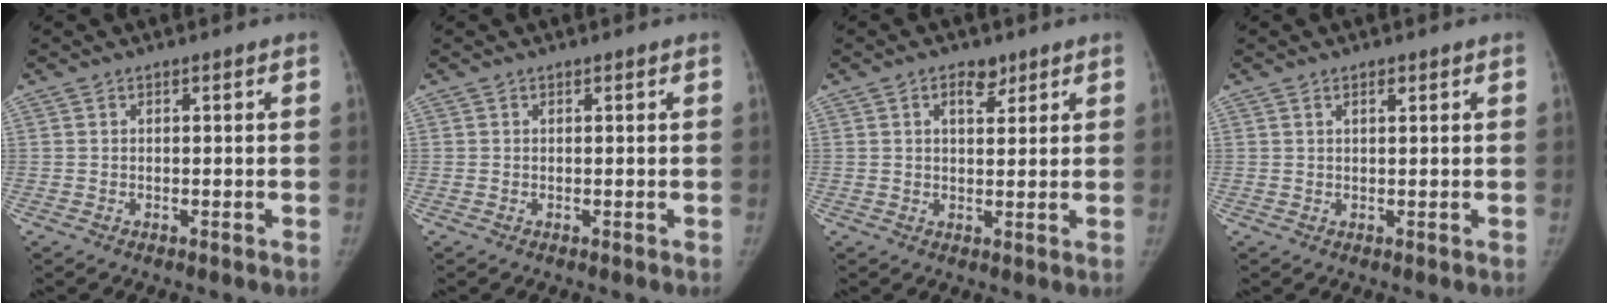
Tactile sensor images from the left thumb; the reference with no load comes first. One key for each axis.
{"total": 0.0}
{"total": 3.6, "fx": 2.0, "fy": 2.0, "fz": 2.1, "tx": -0.014, "ty": -0.013, "tz": 0.031}
{"total": 1.3, "fx": 0.8, "fy": 0.4, "fz": 0.9, "tx": -0.011, "ty": -0.003, "tz": 0.013}